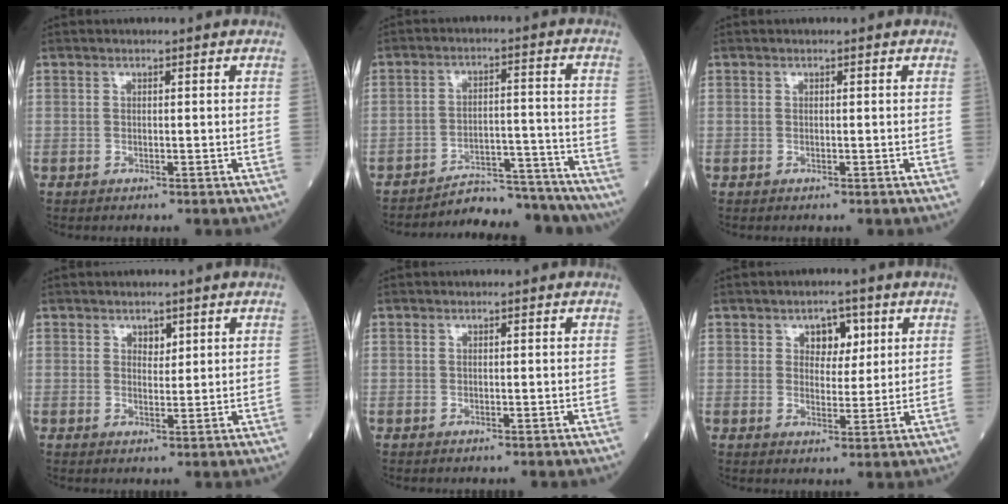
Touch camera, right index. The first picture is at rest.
{"total": 13.7, "force": [-13.4, 2.2, 1.8], "torque": [-0.006, 0.033, -0.184]}
{"total": 0.0}
{"total": 1.7, "force": [1.1, 1.0, 0.9], "torque": [-0.010, -0.002, 0.018]}
{"total": 0.0}
{"total": 4.4, "force": [1.9, 2.8, 2.8], "torque": [-0.031, 0.007, 0.028]}